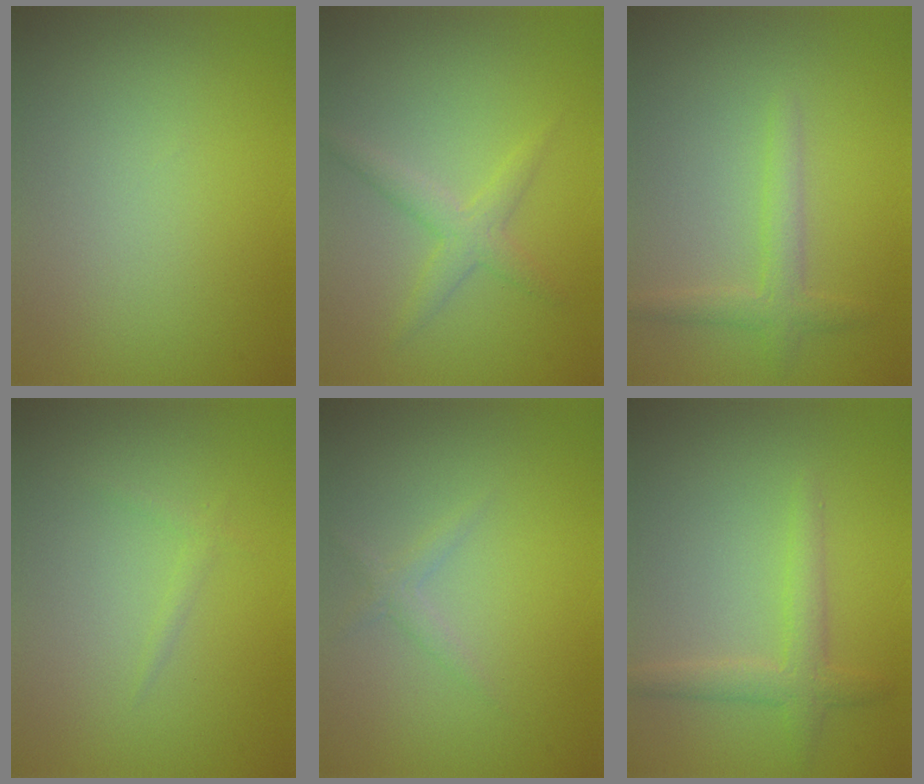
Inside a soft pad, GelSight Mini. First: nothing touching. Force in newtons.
{"total": 2.2, "press": 2.2, "slide": 0.1}
{"total": 2.1, "press": 2.1, "slide": 0.2}
{"total": 0.8, "press": 0.8, "slide": 0.0}
{"total": 1.1, "press": 1.1, "slide": 0.0}
{"total": 2.4, "press": 2.4, "slide": 0.1}